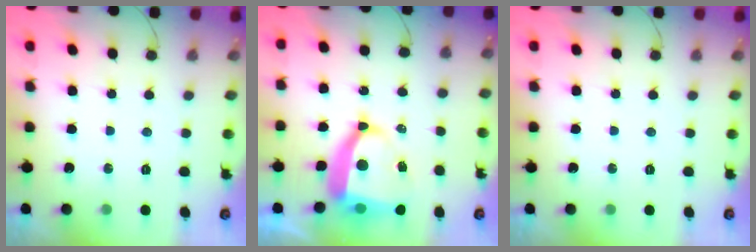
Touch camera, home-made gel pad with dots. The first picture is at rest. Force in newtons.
{"total": 11.7, "press": 11.6, "slide": 1.6}
{"total": 0.0}